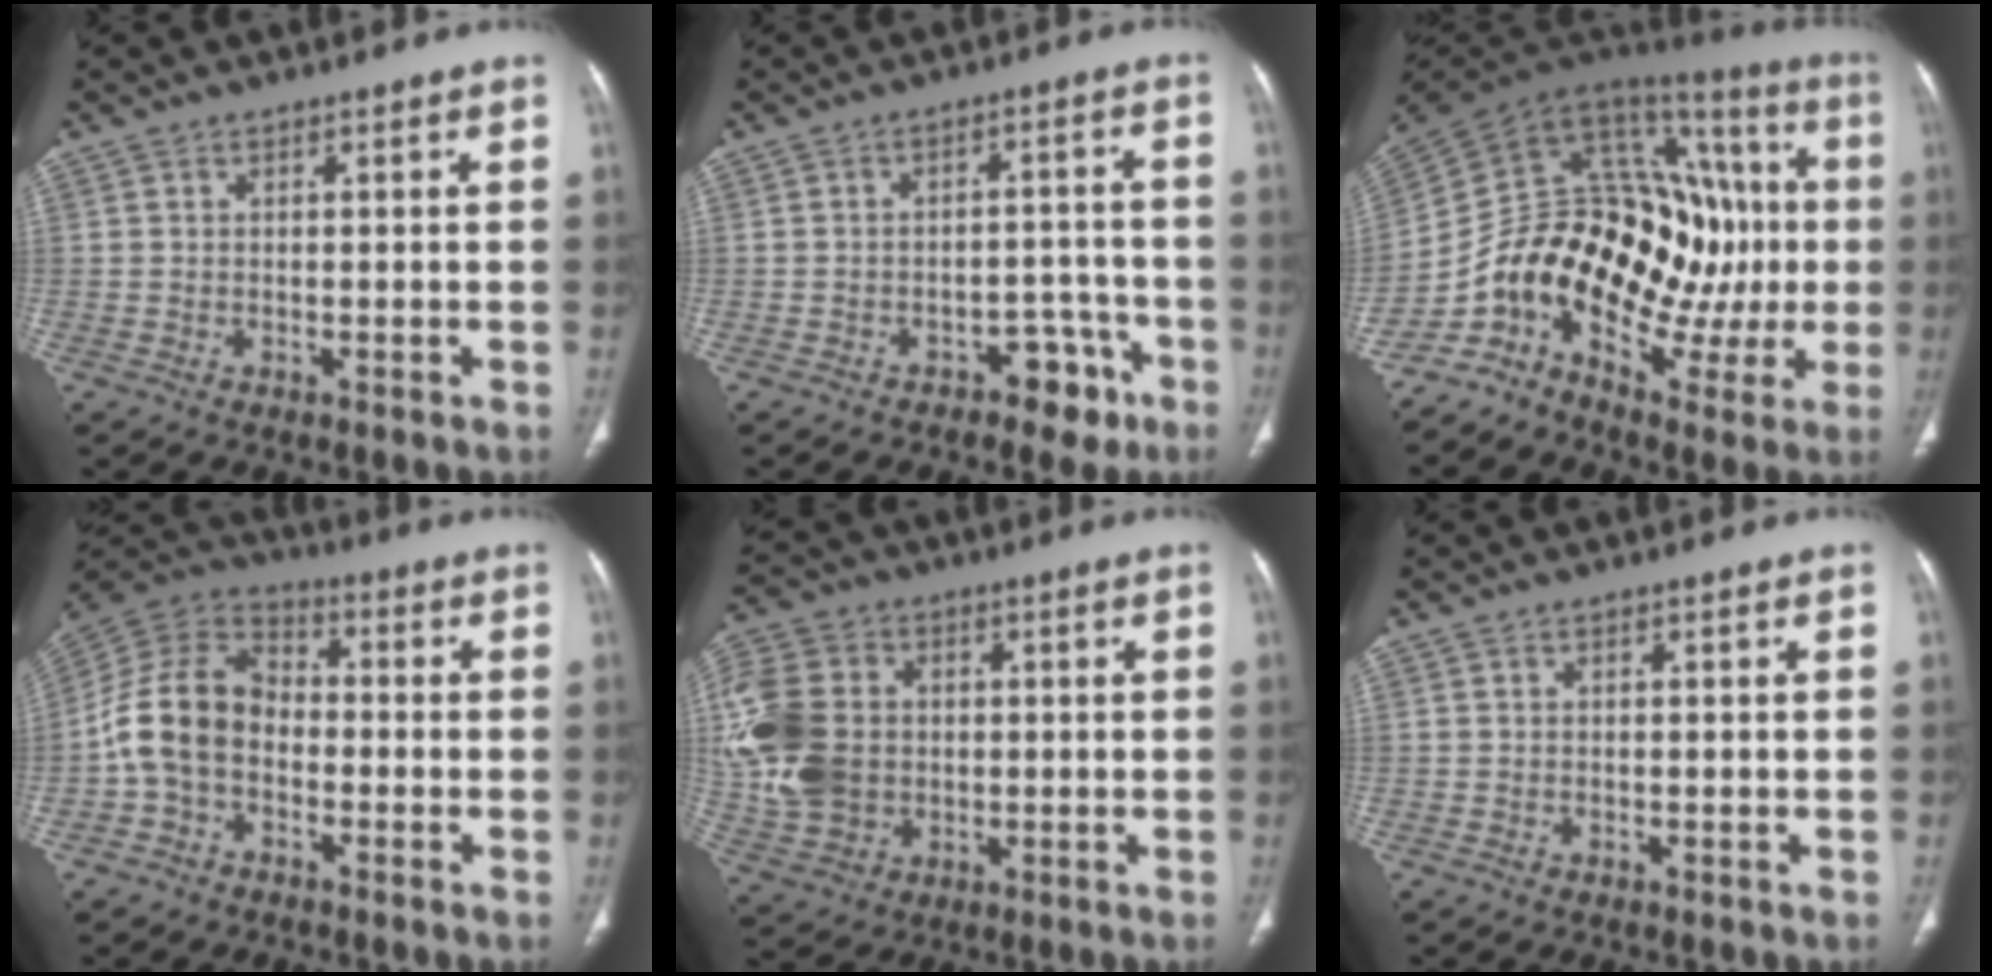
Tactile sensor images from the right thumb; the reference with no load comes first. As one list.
[{"total": 6.8, "force": [-4.2, 4.1, 3.4], "torque": [-0.014, 0.047, -0.054]}, {"total": 25.4, "force": [-3.8, 16.1, 19.2], "torque": [-0.263, 0.092, -0.063]}, {"total": 12.3, "force": [-2.5, 8.8, 8.2], "torque": [-0.151, 0.038, -0.060]}, {"total": 15.8, "force": [0.8, 12.6, 9.5], "torque": [-0.201, 0.010, 0.020]}, {"total": 0.0}]